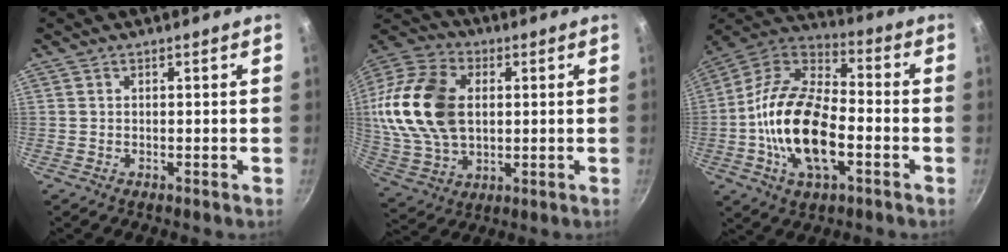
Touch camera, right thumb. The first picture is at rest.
{"total": 20.8, "force": [2.4, 14.1, 15.1], "torque": [-0.282, 0.011, 0.045]}
{"total": 20.1, "force": [-4.8, 10.4, 16.5], "torque": [-0.296, 0.034, -0.107]}